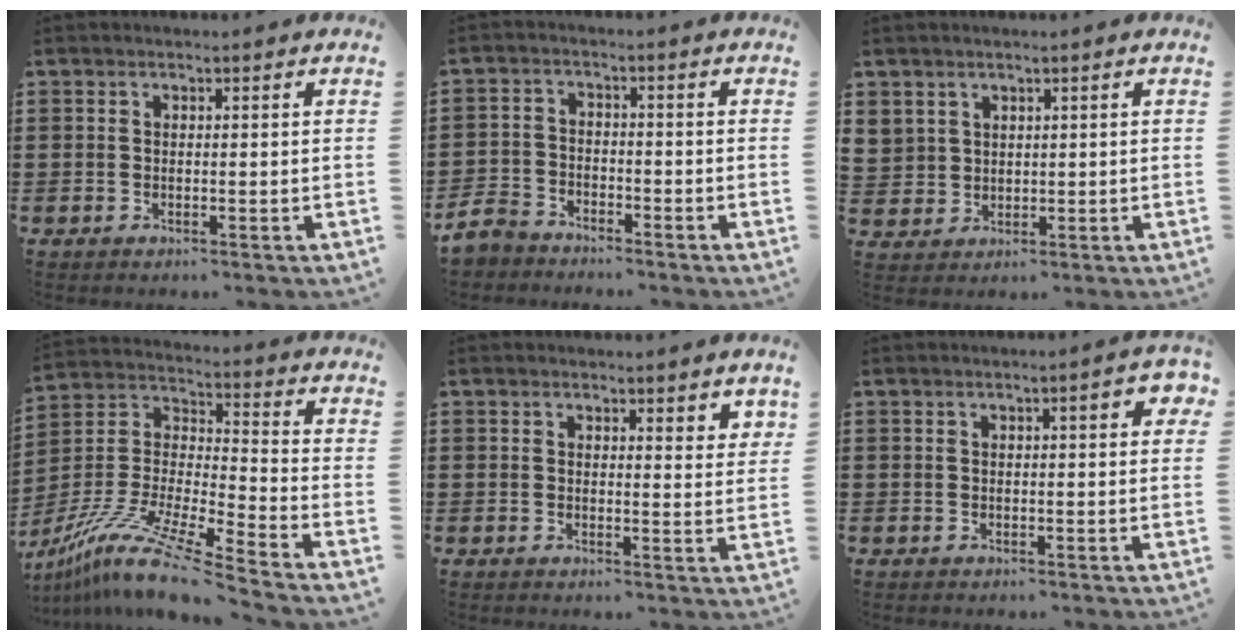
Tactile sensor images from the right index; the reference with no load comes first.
{"total": 4.5, "force": [-4.2, 1.4, 0.7], "torque": [-0.037, -0.002, -0.093]}
{"total": 2.8, "force": [1.9, 2.0, 0.1], "torque": [-0.014, 0.005, 0.036]}
{"total": 11.7, "force": [-10.1, -0.4, 6.1], "torque": [-0.137, -0.009, -0.207]}
{"total": 1.8, "force": [1.7, 0.5, 0.3], "torque": [-0.001, 0.002, 0.032]}
{"total": 2.9, "force": [0.7, 0.6, 2.7], "torque": [-0.036, 0.001, 0.007]}